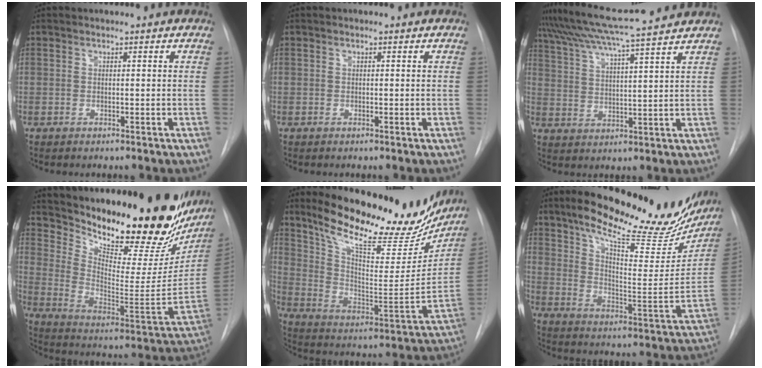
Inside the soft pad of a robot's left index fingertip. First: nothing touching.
{"total": 0.0}
{"total": 14.8, "force": [13.2, -1.3, 6.6], "torque": [-0.124, 0.008, 0.198]}
{"total": 32.2, "force": [26.1, 8.7, 16.6], "torque": [-0.288, -0.070, 0.361]}
{"total": 25.2, "force": [20.3, 7.7, 12.8], "torque": [-0.194, -0.021, 0.298]}
{"total": 26.1, "force": [20.2, 7.8, 14.7], "torque": [-0.216, -0.013, 0.273]}